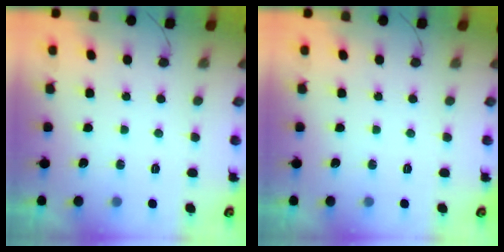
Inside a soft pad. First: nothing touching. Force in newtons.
{"total": 0.0}